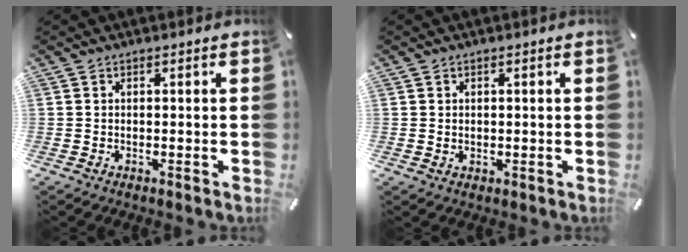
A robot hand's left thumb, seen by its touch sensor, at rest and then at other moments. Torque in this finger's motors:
{"motor_torque": [-0.03, -0.16, -0.04, 0.05, -0.02]}